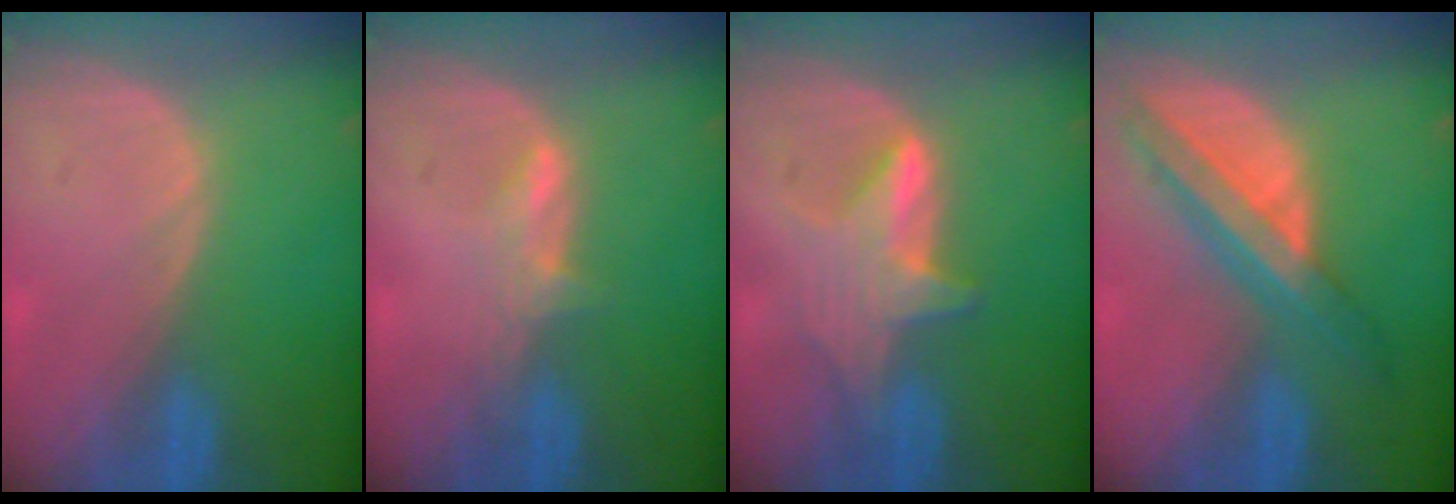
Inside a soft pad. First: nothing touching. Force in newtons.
{"total": 2.3, "press": 2.3, "slide": 0.4}
{"total": 5.8, "press": 5.7, "slide": 0.7}
{"total": 8.2, "press": 6.9, "slide": 4.4}